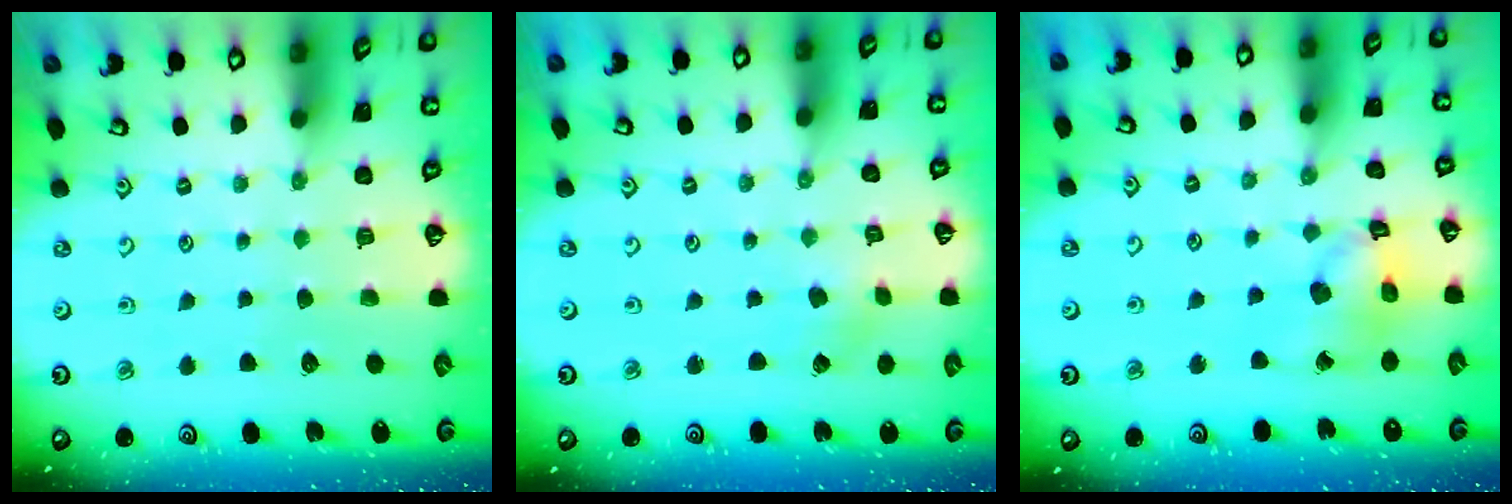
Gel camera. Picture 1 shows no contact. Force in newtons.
{"total": 0.8, "press": 0.8, "slide": 0.1}
{"total": 12.2, "press": 12.1, "slide": 1.5}